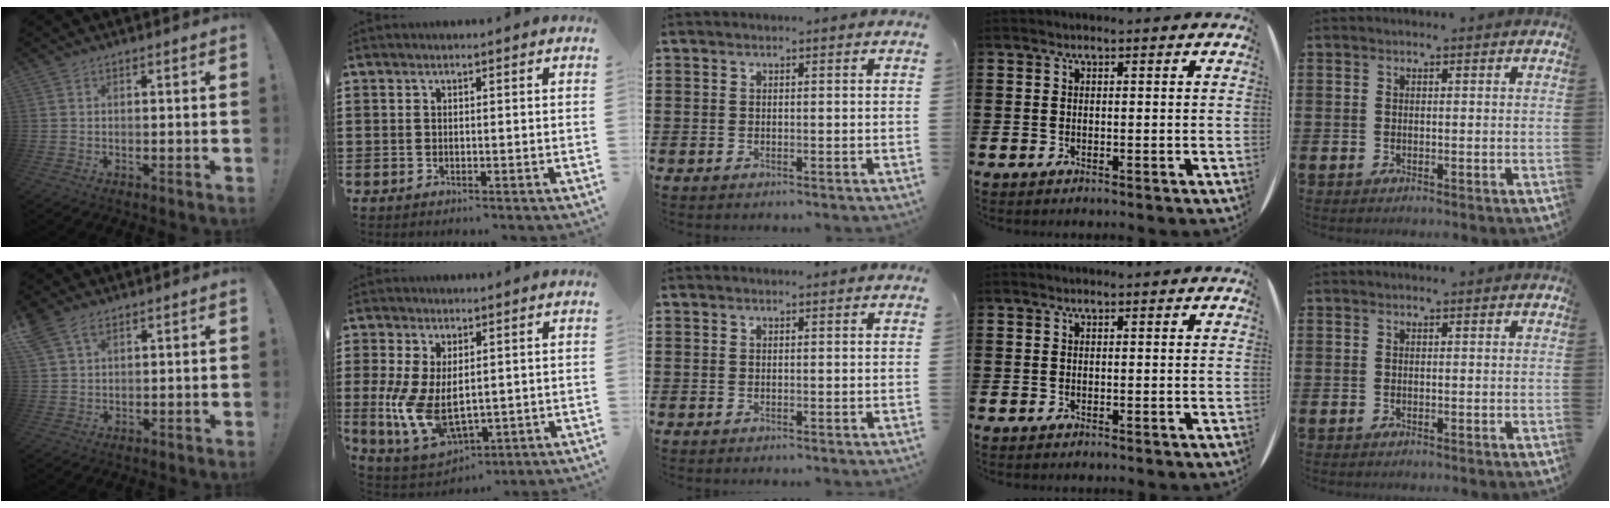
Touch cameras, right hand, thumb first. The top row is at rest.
{"thumb": {"total": 5.7, "force": [3.4, 3.3, 3.1], "torque": [-0.061, -0.008, 0.070]}, "index": {"total": 9.2, "force": [0.0, 5.2, 7.6], "torque": [-0.179, -0.007, 0.004]}}